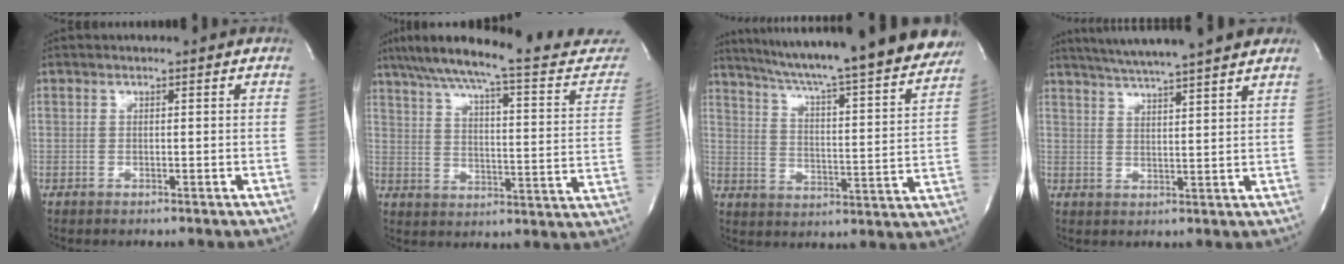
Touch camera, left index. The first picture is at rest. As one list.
[{"total": 26.1, "force": [23.2, 2.5, 11.7], "torque": [-0.174, -0.041, 0.298]}, {"total": 27.8, "force": [25.0, 1.4, 12.2], "torque": [-0.193, -0.057, 0.323]}, {"total": 15.8, "force": [13.7, 0.2, 7.9], "torque": [-0.132, 0.025, 0.187]}]